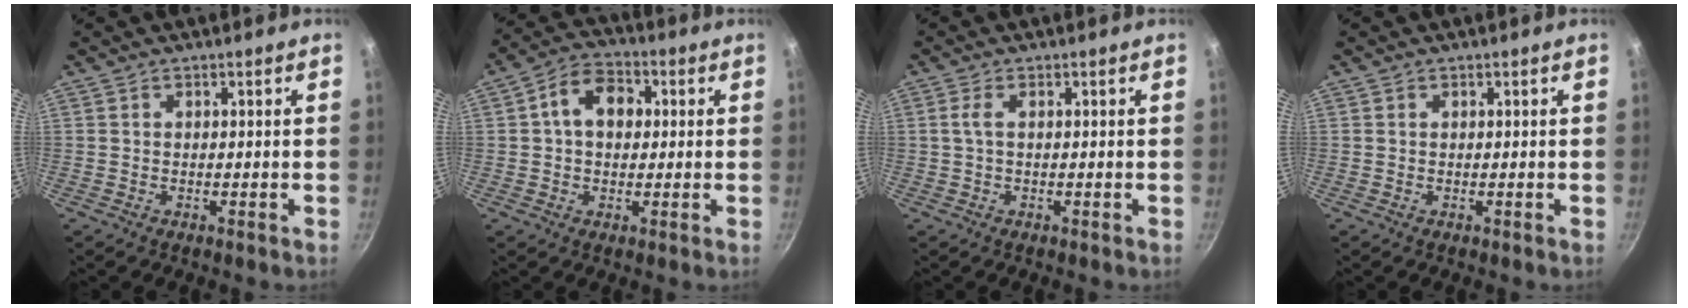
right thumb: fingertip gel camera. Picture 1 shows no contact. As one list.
[{"total": 9.2, "force": [1.5, 6.7, 6.2], "torque": [-0.074, 0.021, 0.009]}, {"total": 1.9, "force": [0.1, 0.6, 1.8], "torque": [-0.045, 0.005, 0.003]}, {"total": 0.0}]